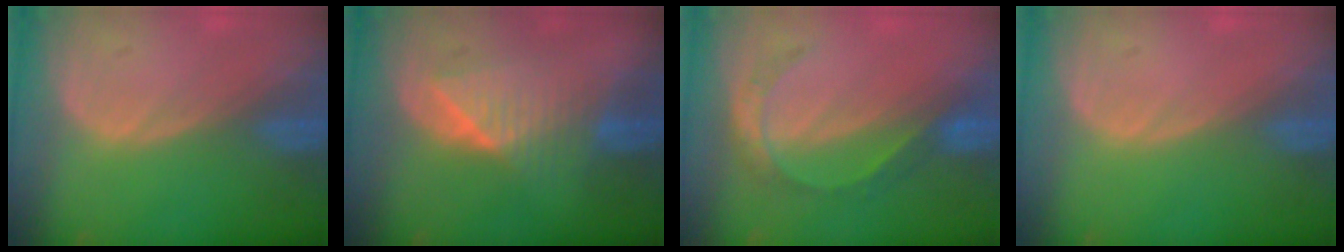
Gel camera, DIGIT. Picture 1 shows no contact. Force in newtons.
{"total": 6.5, "press": 6.4, "slide": 0.9}
{"total": 5.5, "press": 4.8, "slide": 2.8}
{"total": 0.0}